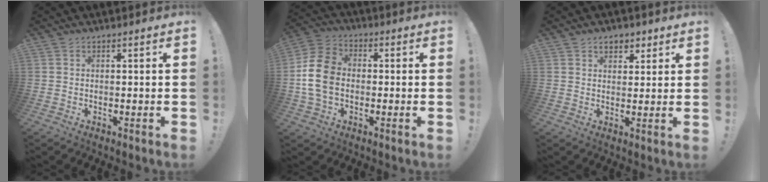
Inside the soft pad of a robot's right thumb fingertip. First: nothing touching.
{"total": 13.6, "force": [-1.1, 10.1, 9.0], "torque": [-0.165, 0.019, -0.018]}
{"total": 4.7, "force": [2.5, 3.3, 2.1], "torque": [-0.026, -0.005, 0.044]}